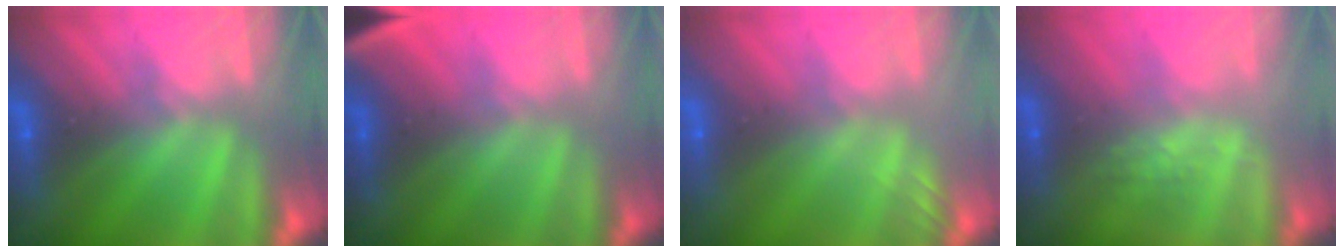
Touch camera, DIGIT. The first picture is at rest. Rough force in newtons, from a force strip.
{"total": 2.7}
{"total": 2.0}
{"total": 2.7}